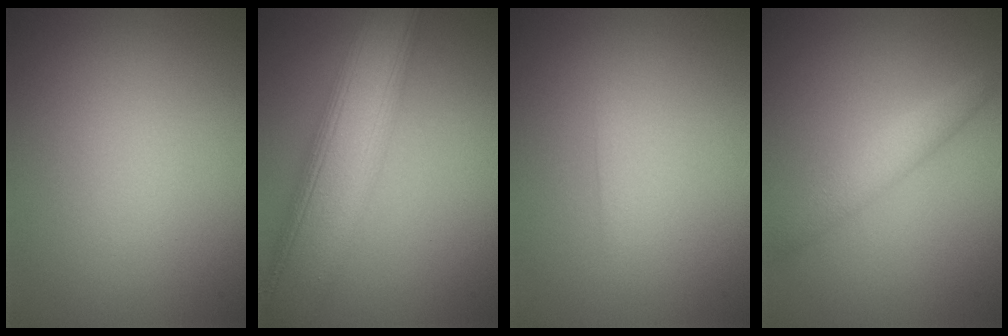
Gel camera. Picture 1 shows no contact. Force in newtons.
{"total": 10.8, "press": 10.7, "slide": 0.7}
{"total": 0.7, "press": 0.7, "slide": 0.0}
{"total": 2.6, "press": 2.6, "slide": 0.0}